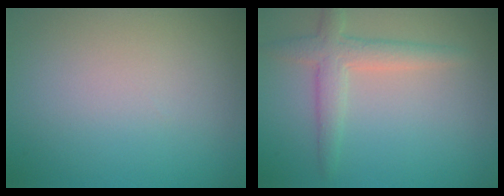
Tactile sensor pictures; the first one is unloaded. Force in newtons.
{"total": 3.1, "press": 3.1, "slide": 0.2}